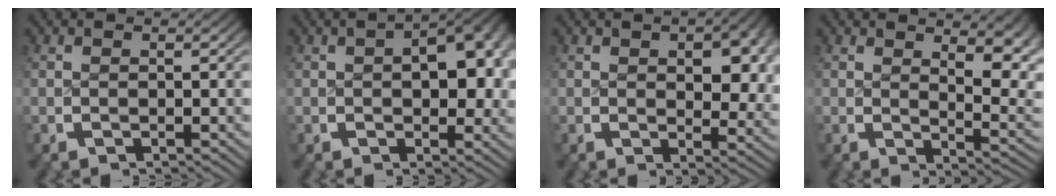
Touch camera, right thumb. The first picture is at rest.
{"total": 7.2, "force": [0.6, 4.0, 6.0], "torque": [-0.069, -0.009, 0.010]}
{"total": 4.6, "force": [0.9, 2.3, 3.9], "torque": [-0.045, -0.015, 0.019]}
{"total": 5.0, "force": [1.4, 2.2, 4.2], "torque": [-0.047, -0.020, 0.029]}